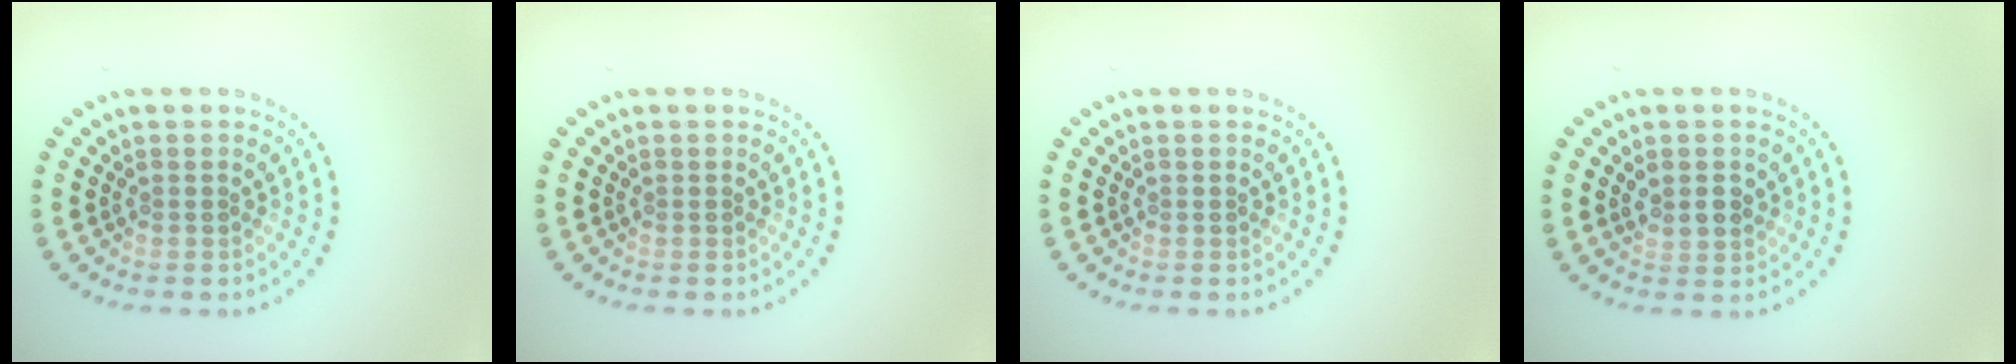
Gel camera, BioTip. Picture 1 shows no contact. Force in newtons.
{"total": 0.0}
{"total": 0.0}
{"total": 2.1, "press": 2.0, "slide": 0.6}